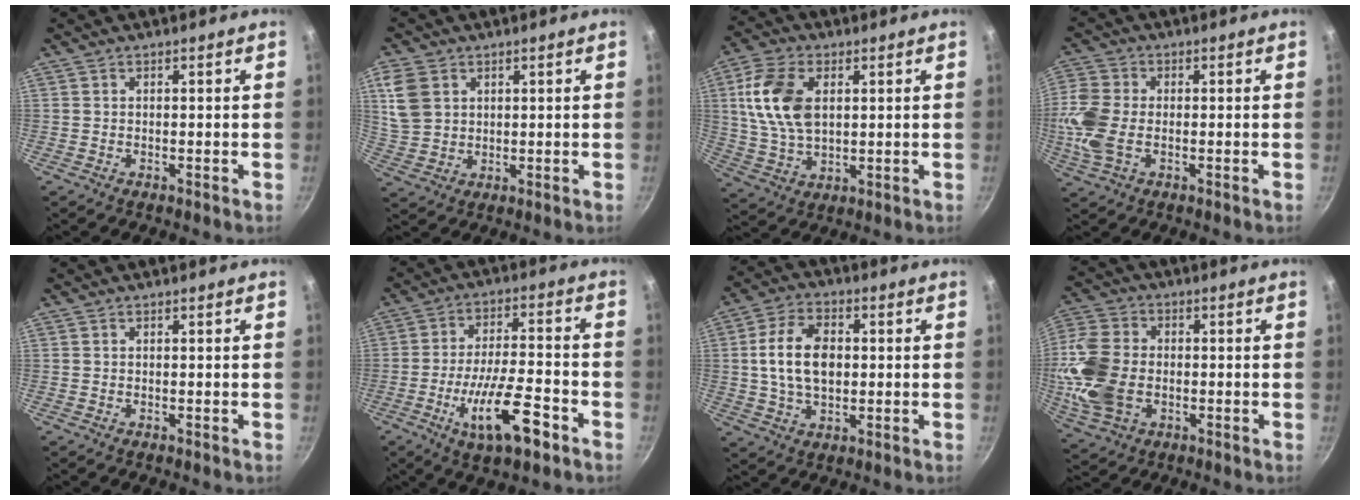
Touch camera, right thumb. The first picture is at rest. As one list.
[{"total": 7.9, "force": [2.8, 6.0, 4.3], "torque": [-0.071, -0.008, 0.065]}, {"total": 12.9, "force": [2.9, 7.8, 9.8], "torque": [-0.179, -0.004, 0.057]}, {"total": 9.5, "force": [-1.2, 6.2, 7.2], "torque": [-0.165, 0.004, -0.035]}, {"total": 0.0}, {"total": 14.4, "force": [-6.5, 4.5, 12.1], "torque": [-0.203, 0.026, -0.110]}, {"total": 11.6, "force": [0.9, 7.6, 8.8], "torque": [-0.145, 0.012, 0.009]}, {"total": 15.7, "force": [-1.9, 11.1, 11.0], "torque": [-0.228, 0.013, -0.037]}]